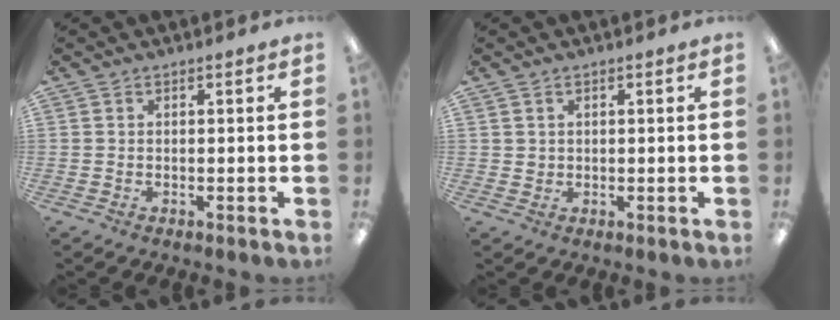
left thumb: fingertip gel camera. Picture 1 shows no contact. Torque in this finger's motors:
{"motor_torque": [-0.12, 0.05, 0.19, -0.20, 0.00]}